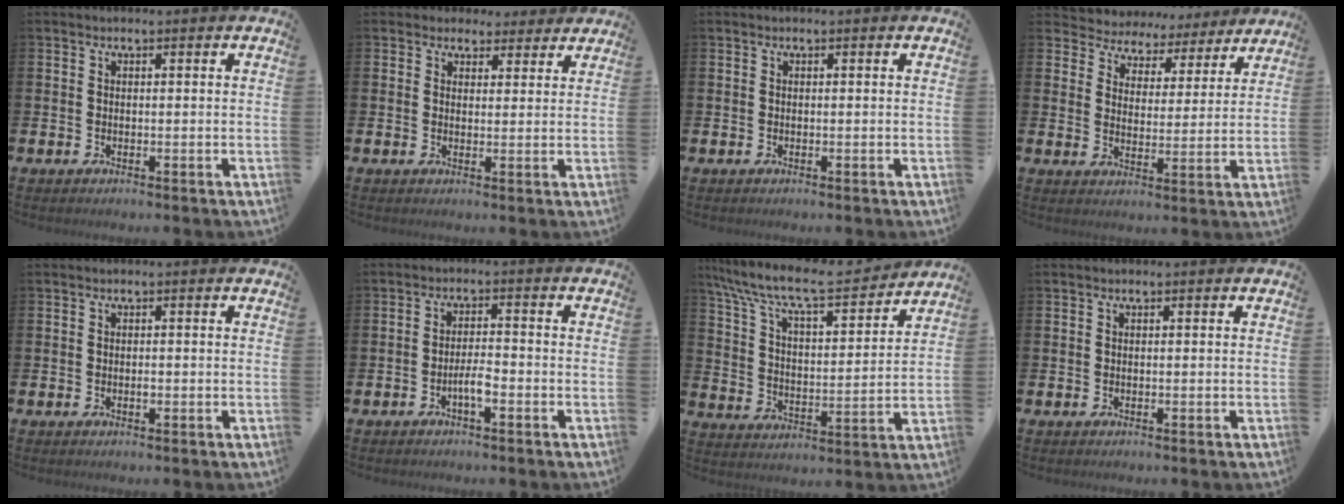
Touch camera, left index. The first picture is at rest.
{"total": 3.4, "force": [2.8, 2.0, -0.1], "torque": [-0.003, -0.010, 0.048]}
{"total": 0.0}
{"total": 5.2, "force": [4.7, 2.3, -0.3], "torque": [-0.024, -0.037, 0.080]}
{"total": 0.5, "force": [-0.1, 0.2, 0.4], "torque": [-0.007, -0.003, -0.003]}
{"total": 2.6, "force": [-1.2, 0.6, 2.2], "torque": [-0.047, 0.008, -0.023]}
{"total": 10.2, "force": [9.0, 2.2, 4.3], "torque": [-0.120, -0.057, 0.150]}
{"total": 0.0}